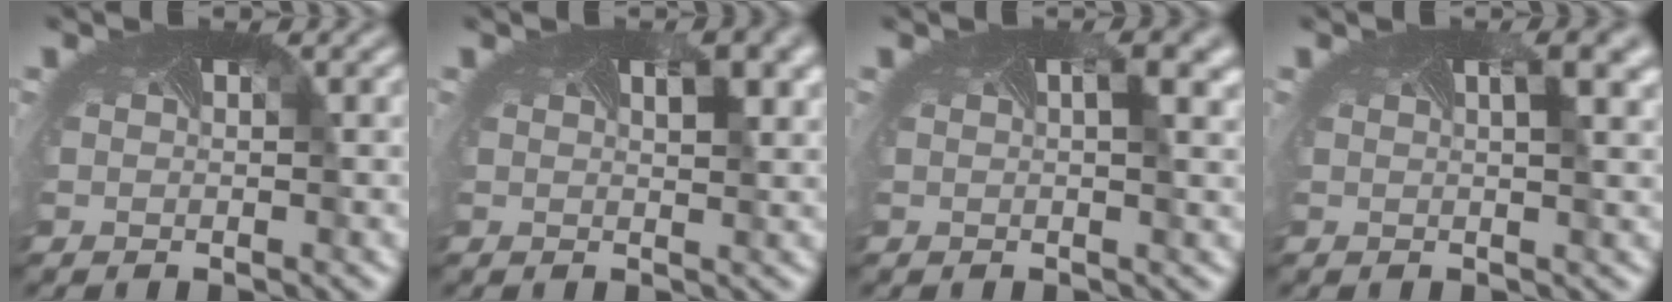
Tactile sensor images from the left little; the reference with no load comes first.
{"total": 3.1, "force": [1.2, 1.1, 2.6], "torque": [-0.031, -0.002, 0.017]}
{"total": 2.9, "force": [1.0, 0.9, 2.5], "torque": [-0.022, 0.003, 0.008]}
{"total": 3.5, "force": [1.4, 1.1, 3.0], "torque": [-0.027, 0.005, 0.008]}